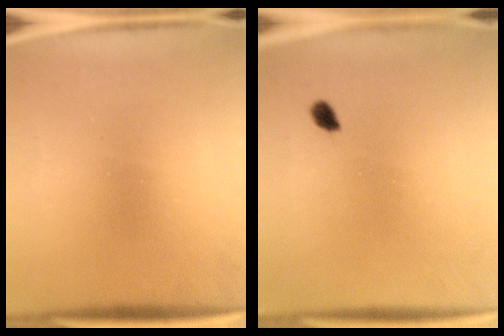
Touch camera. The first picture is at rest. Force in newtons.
{"total": 1.5}